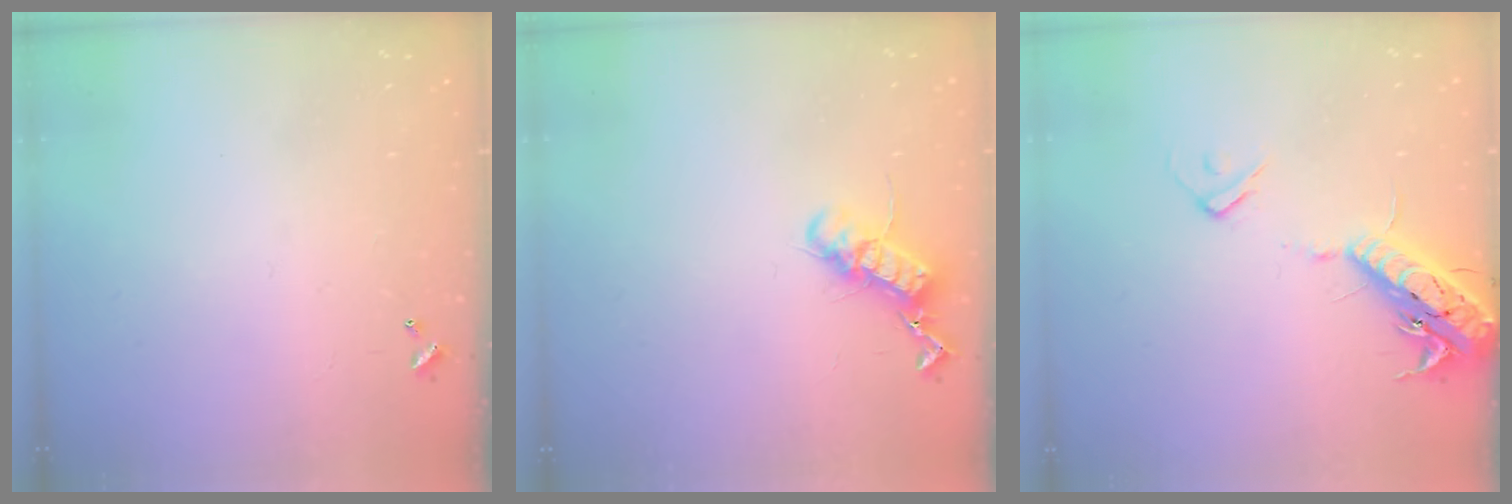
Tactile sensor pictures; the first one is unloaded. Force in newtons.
{"total": 12.8, "press": 12.8, "slide": 0.8}
{"total": 17.1, "press": 16.7, "slide": 3.7}